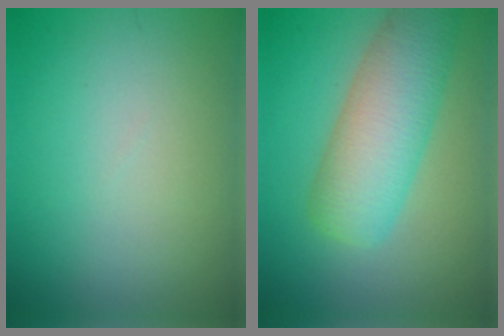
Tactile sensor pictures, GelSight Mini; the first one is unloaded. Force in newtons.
{"total": 7.5, "press": 7.5, "slide": 0.2}